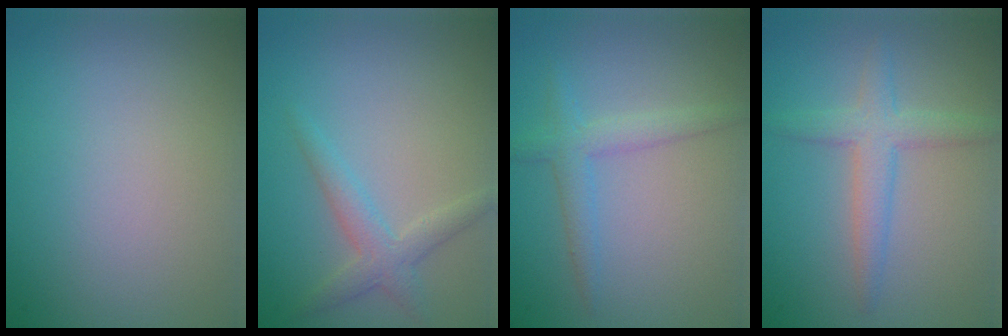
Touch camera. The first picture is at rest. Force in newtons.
{"total": 2.4, "press": 2.4, "slide": 0.2}
{"total": 2.3, "press": 2.3, "slide": 0.2}
{"total": 3.1, "press": 3.1, "slide": 0.2}